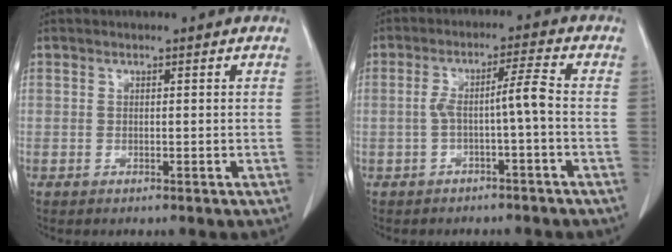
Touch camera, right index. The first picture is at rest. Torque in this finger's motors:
{"motor_torque": [0.55, -0.22, 0.21, 0.09]}